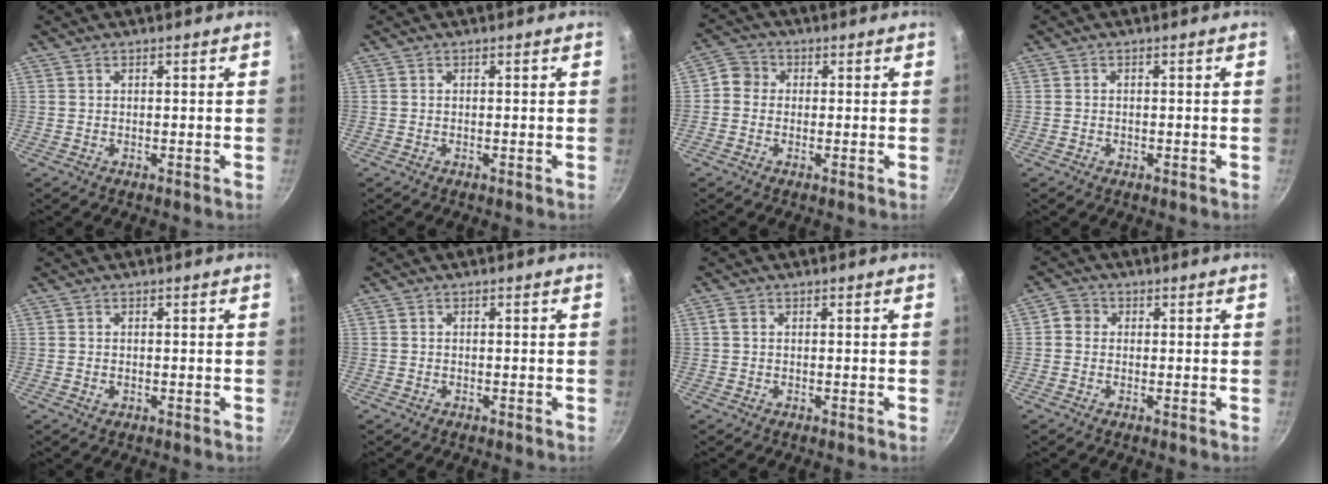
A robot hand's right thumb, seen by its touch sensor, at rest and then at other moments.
{"total": 0.0}
{"total": 4.1, "force": [-0.1, 3.8, 1.5], "torque": [-0.009, 0.009, -0.020]}
{"total": 0.6, "force": [-0.2, 0.5, 0.1], "torque": [-0.002, 0.001, -0.003]}
{"total": 0.8, "force": [-0.2, 0.7, 0.4], "torque": [-0.007, 0.001, -0.001]}
{"total": 0.5, "force": [-0.3, 0.5, 0.0], "torque": [0.000, 0.002, -0.003]}
{"total": 1.1, "force": [0.2, 0.8, 0.8], "torque": [-0.017, 0.004, 0.003]}
{"total": 2.8, "force": [0.0, 2.6, 1.0], "torque": [-0.009, 0.004, -0.011]}